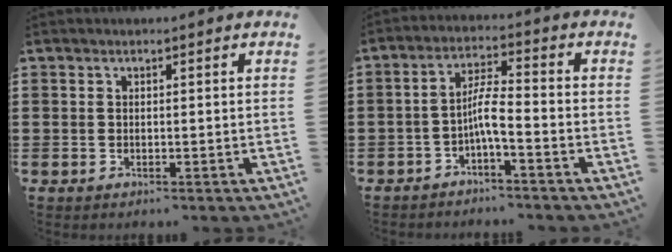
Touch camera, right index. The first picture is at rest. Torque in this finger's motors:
{"motor_torque": [0.33, -0.10, 0.34, 0.11]}